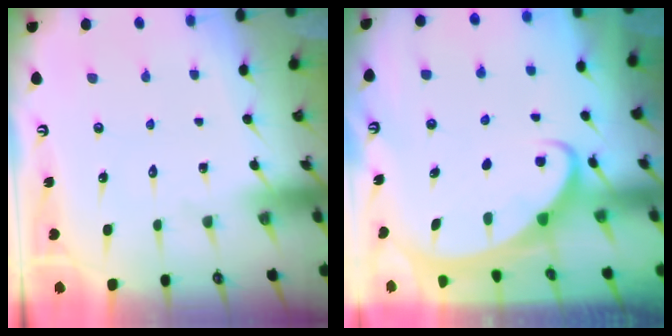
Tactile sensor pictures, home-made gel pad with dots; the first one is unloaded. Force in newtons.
{"total": 2.2, "press": 2.2, "slide": 0.3}